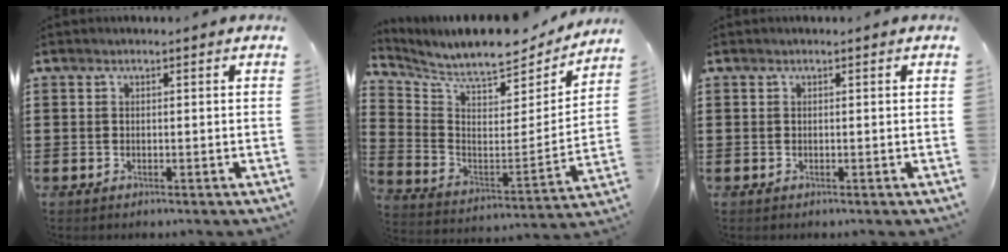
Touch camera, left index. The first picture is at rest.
{"total": 8.0, "force": [7.5, 0.9, 2.8], "torque": [-0.091, -0.063, 0.125]}
{"total": 0.0}